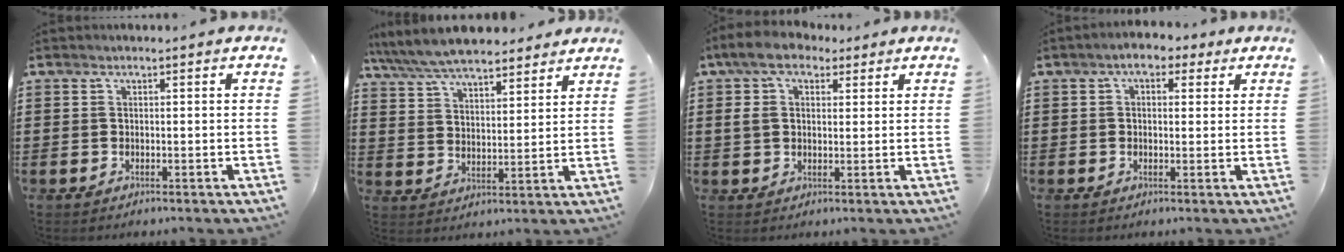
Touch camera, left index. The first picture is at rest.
{"total": 7.7, "force": [7.1, 1.5, 2.5], "torque": [-0.076, -0.024, 0.131]}
{"total": 6.6, "force": [3.7, 3.8, 4.0], "torque": [-0.099, 0.012, 0.065]}
{"total": 3.6, "force": [2.1, 1.8, 2.3], "torque": [-0.043, 0.009, 0.033]}